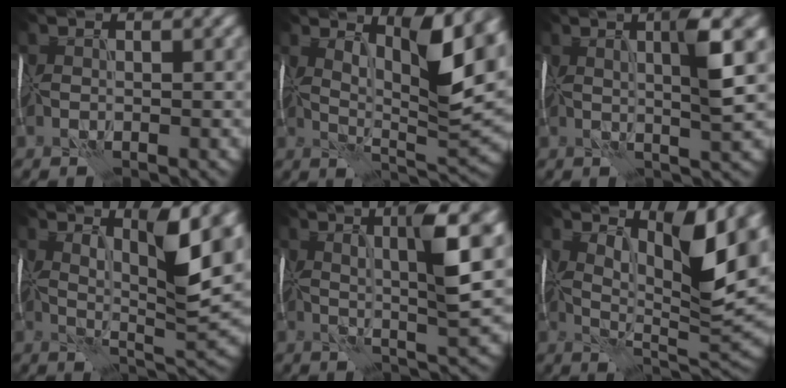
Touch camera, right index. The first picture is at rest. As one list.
[{"total": 8.4, "force": [4.0, 1.9, 7.2], "torque": [-0.114, -0.002, 0.073]}, {"total": 5.2, "force": [1.7, 0.2, 4.9], "torque": [-0.076, 0.009, 0.030]}, {"total": 7.9, "force": [3.5, 1.3, 7.0], "torque": [-0.105, -0.001, 0.064]}, {"total": 6.8, "force": [2.6, 0.5, 6.3], "torque": [-0.094, 0.007, 0.046]}, {"total": 9.5, "force": [4.2, 2.6, 8.1], "torque": [-0.133, -0.002, 0.076]}]